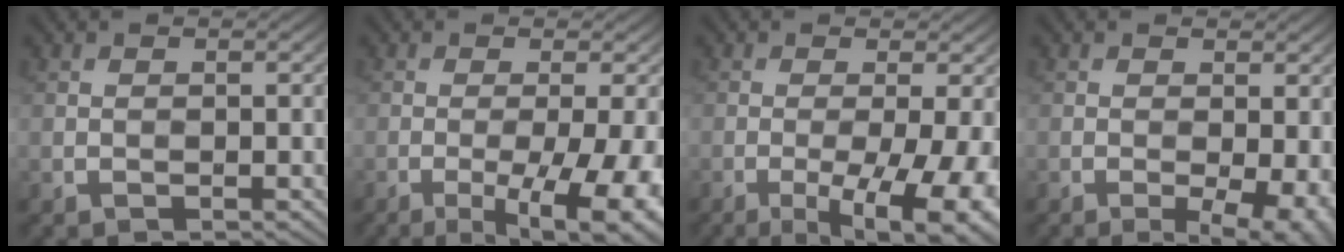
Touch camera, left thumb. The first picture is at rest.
{"total": 10.2, "force": [-3.6, 2.4, 9.2], "torque": [-0.133, -0.005, -0.041]}
{"total": 10.4, "force": [-3.6, 2.7, 9.4], "torque": [-0.135, -0.006, -0.041]}
{"total": 5.3, "force": [-1.4, 1.9, 4.8], "torque": [-0.069, -0.010, -0.017]}